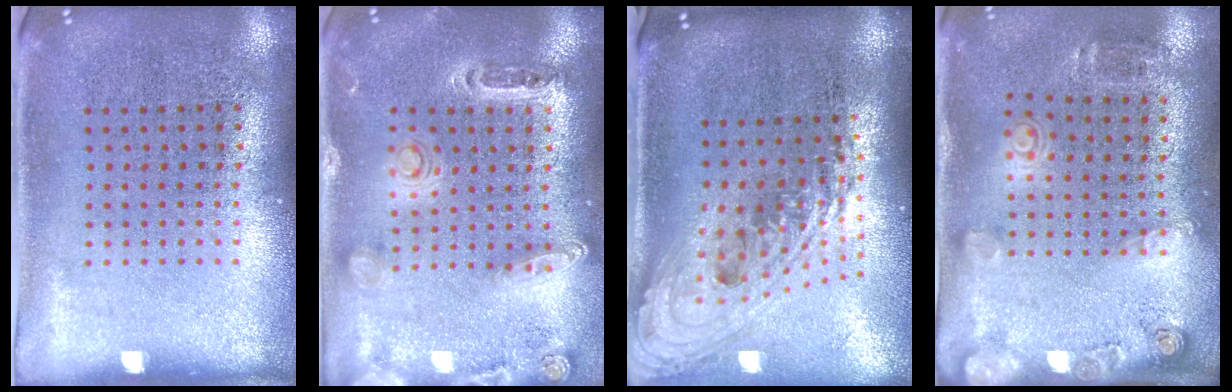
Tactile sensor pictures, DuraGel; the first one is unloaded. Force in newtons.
{"total": 1.4, "press": 1.4, "slide": 0.3}
{"total": 2.4, "press": 1.8, "slide": 1.6}
{"total": 2.0, "press": 1.2, "slide": 1.5}